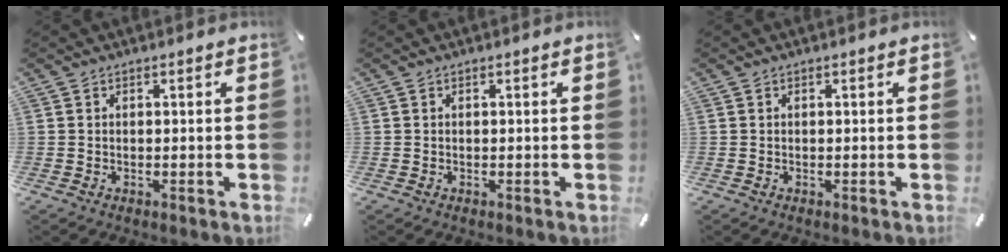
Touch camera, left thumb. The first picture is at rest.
{"total": 0.0}
{"total": 0.0}